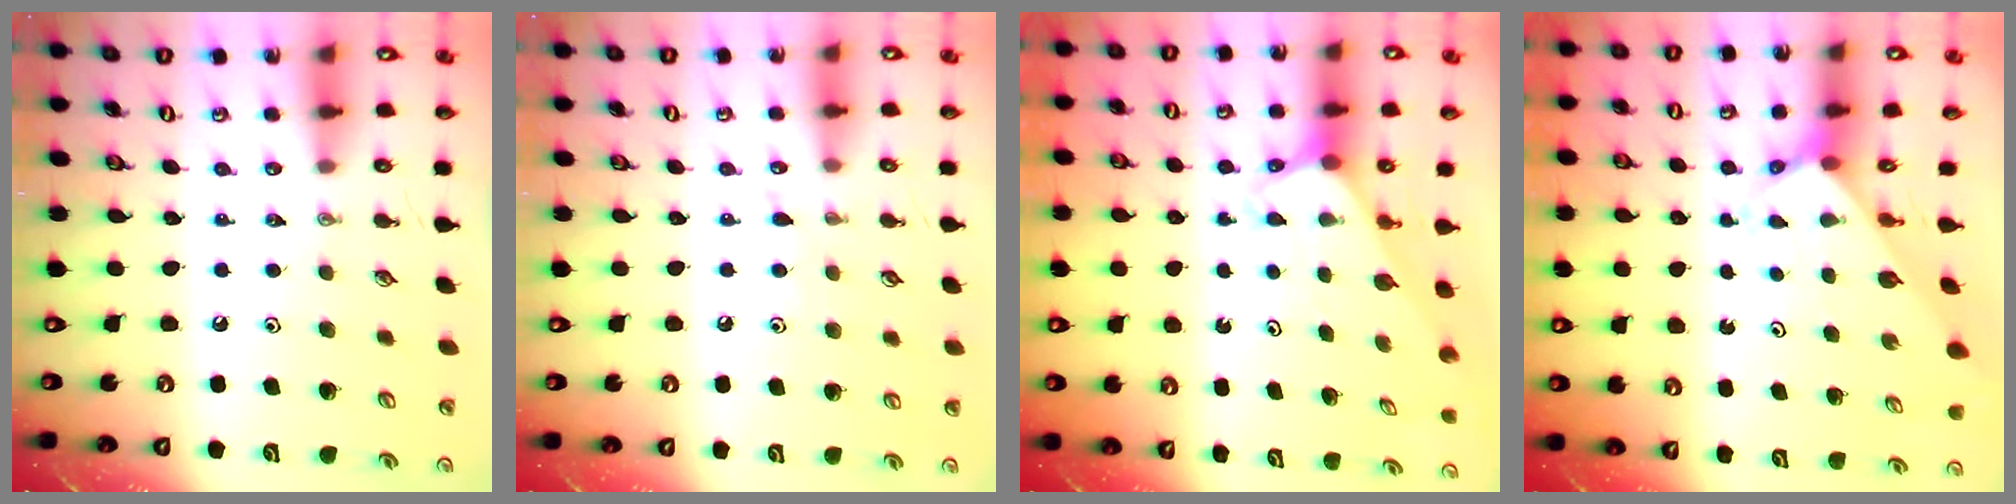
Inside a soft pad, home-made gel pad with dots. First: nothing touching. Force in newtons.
{"total": 3.9, "press": 3.8, "slide": 0.5}
{"total": 2.7, "press": 2.7, "slide": 0.2}
{"total": 2.8, "press": 2.8, "slide": 0.1}